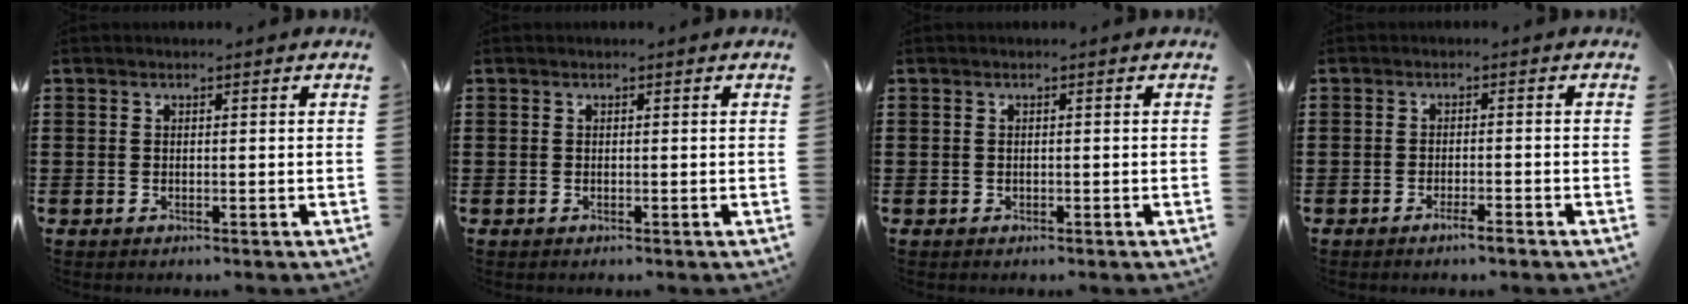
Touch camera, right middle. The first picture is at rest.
{"total": 0.0}
{"total": 0.0}
{"total": 2.9, "force": [-2.1, 0.1, 2.0], "torque": [-0.031, 0.003, -0.039]}